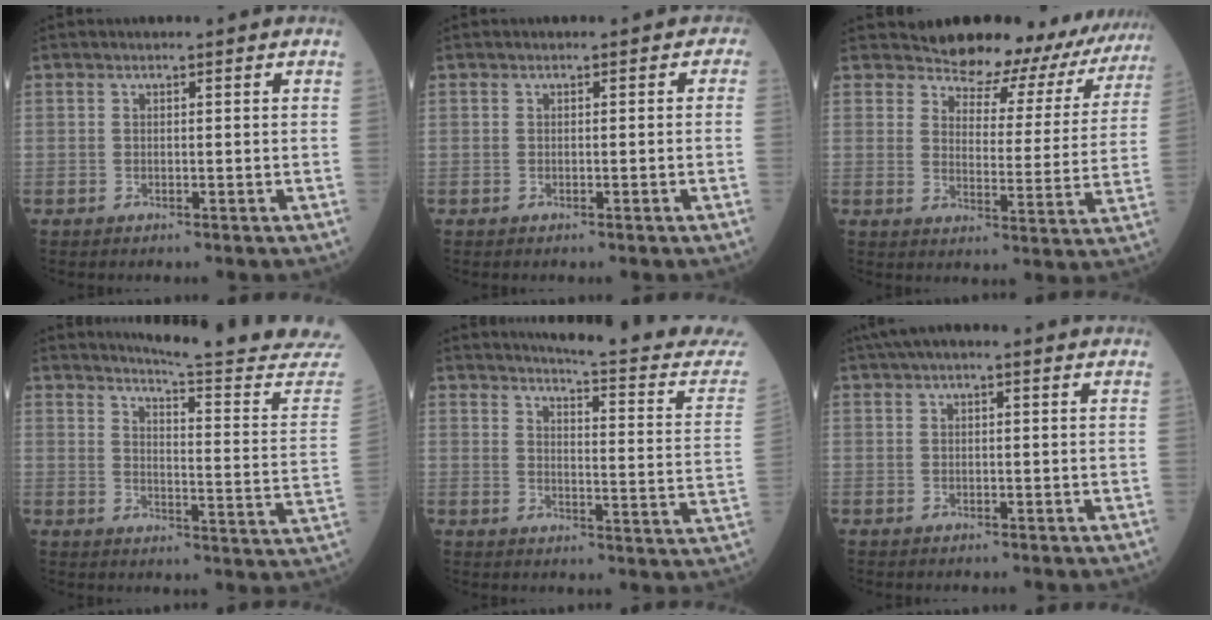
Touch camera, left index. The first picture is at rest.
{"total": 0.6, "force": [-0.3, 0.4, 0.1], "torque": [0.008, 0.006, -0.012]}
{"total": 16.0, "force": [14.9, 5.6, 2.2], "torque": [0.002, -0.042, 0.149]}
{"total": 19.7, "force": [19.1, -1.2, 4.5], "torque": [-0.060, -0.143, 0.216]}
{"total": 17.3, "force": [16.7, 0.2, 4.7], "torque": [-0.053, -0.105, 0.176]}
{"total": 4.1, "force": [2.6, 1.2, 3.0], "torque": [-0.056, 0.040, 0.039]}